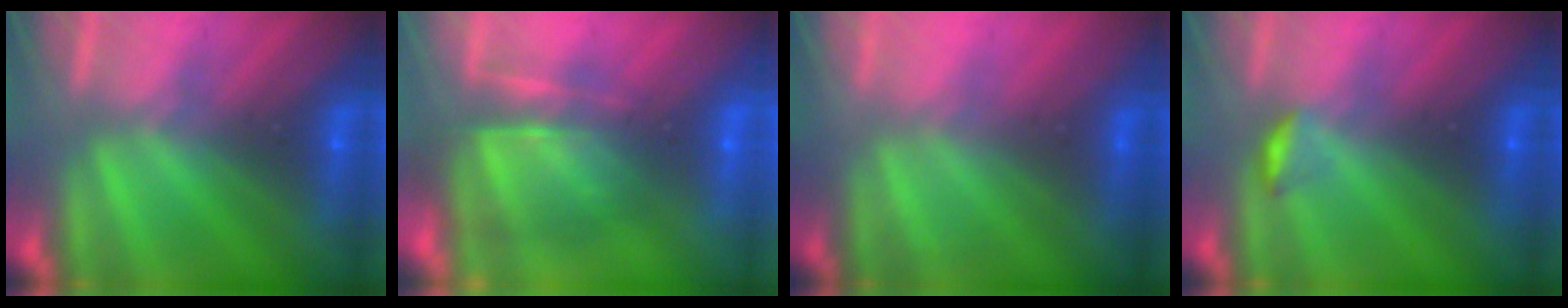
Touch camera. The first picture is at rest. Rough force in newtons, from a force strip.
{"total": 7.1}
{"total": 2.2}
{"total": 2.8}